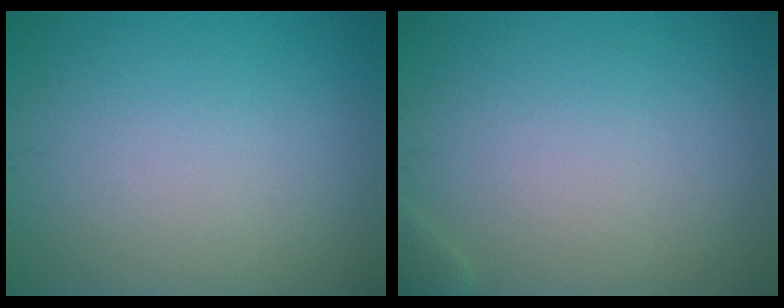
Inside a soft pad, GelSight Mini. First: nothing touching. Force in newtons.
{"total": 0.7, "press": 0.7, "slide": 0.0}